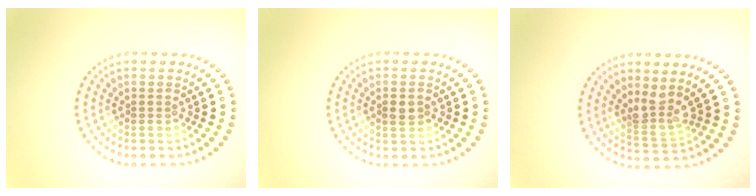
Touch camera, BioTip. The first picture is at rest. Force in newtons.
{"total": 1.4, "press": 1.4, "slide": 0.1}
{"total": 2.6, "press": 1.8, "slide": 1.8}